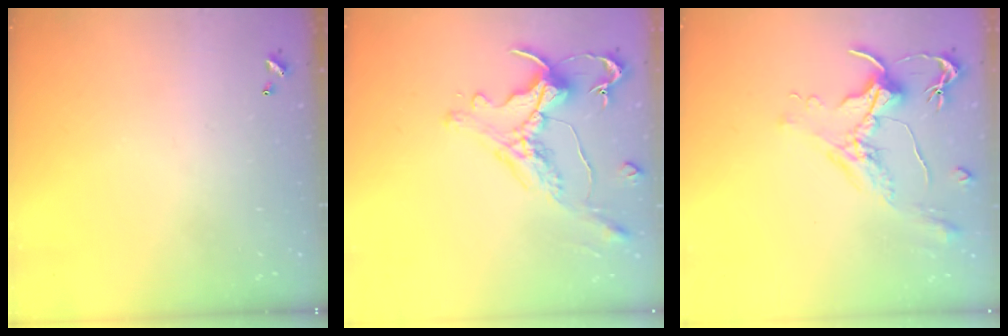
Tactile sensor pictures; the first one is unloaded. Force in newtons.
{"total": 0.7, "press": 0.1, "slide": 0.7}
{"total": 1.6, "press": 1.5, "slide": 0.7}